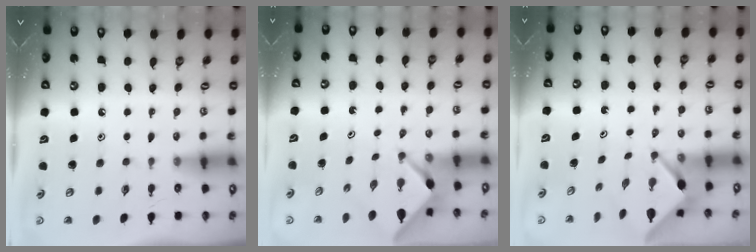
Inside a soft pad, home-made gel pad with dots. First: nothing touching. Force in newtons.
{"total": 2.2, "press": 2.2, "slide": 0.1}
{"total": 3.5, "press": 3.5, "slide": 0.2}